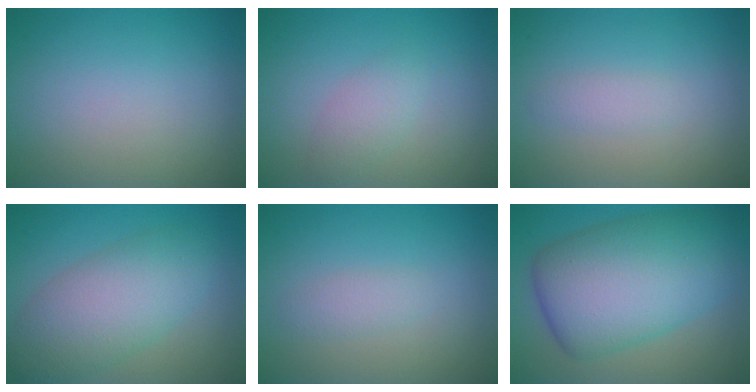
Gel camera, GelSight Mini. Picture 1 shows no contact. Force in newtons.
{"total": 1.8, "press": 1.8, "slide": 0.1}
{"total": 1.1, "press": 1.1, "slide": 0.1}
{"total": 6.5, "press": 6.5, "slide": 0.2}
{"total": 1.2, "press": 1.2, "slide": 0.0}
{"total": 11.4, "press": 11.4, "slide": 0.2}